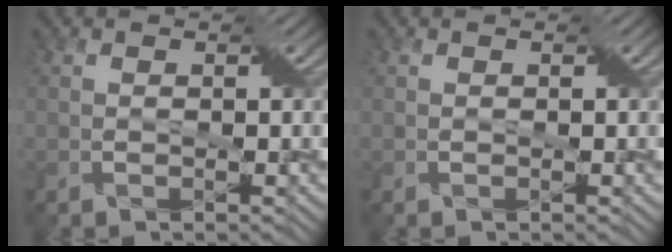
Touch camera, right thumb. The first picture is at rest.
{"total": 0.0}